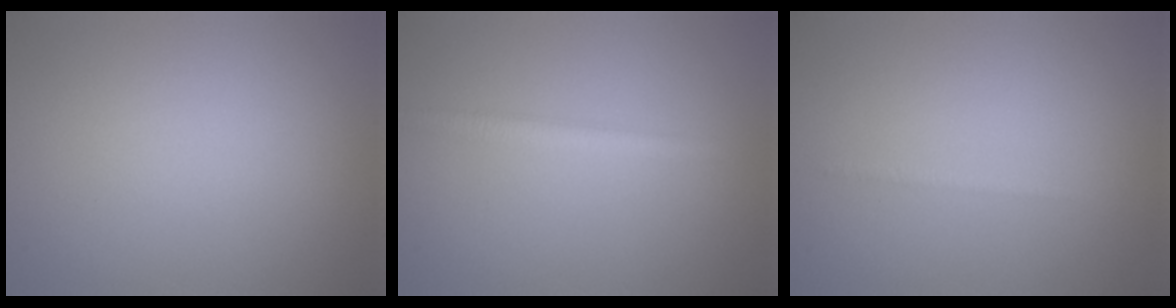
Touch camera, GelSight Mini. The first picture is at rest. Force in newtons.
{"total": 2.1, "press": 2.1, "slide": 0.1}
{"total": 0.6, "press": 0.6, "slide": 0.1}